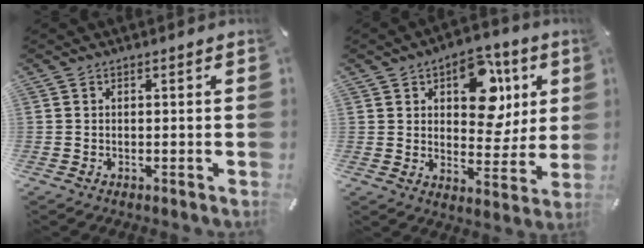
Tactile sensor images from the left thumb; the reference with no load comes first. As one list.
[{"total": 15.1, "force": [5.9, 10.0, 9.6], "torque": [-0.117, -0.020, 0.101]}]